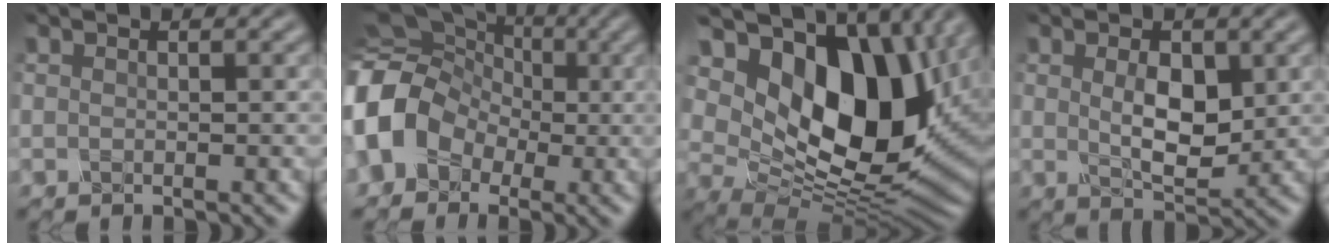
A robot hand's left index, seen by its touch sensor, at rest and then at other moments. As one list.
[{"total": 11.7, "force": [-2.2, 10.0, 5.7], "torque": [-0.109, -0.014, -0.074]}, {"total": 17.2, "force": [5.6, 10.6, 12.3], "torque": [-0.208, -0.002, 0.105]}, {"total": 4.2, "force": [0.3, 2.3, 3.5], "torque": [-0.064, -0.009, 0.014]}]